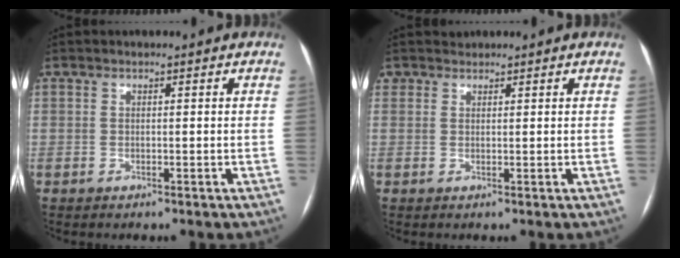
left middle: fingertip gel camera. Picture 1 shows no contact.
{"total": 0.9, "force": [0.8, 0.4, -0.3], "torque": [0.005, 0.005, 0.014]}